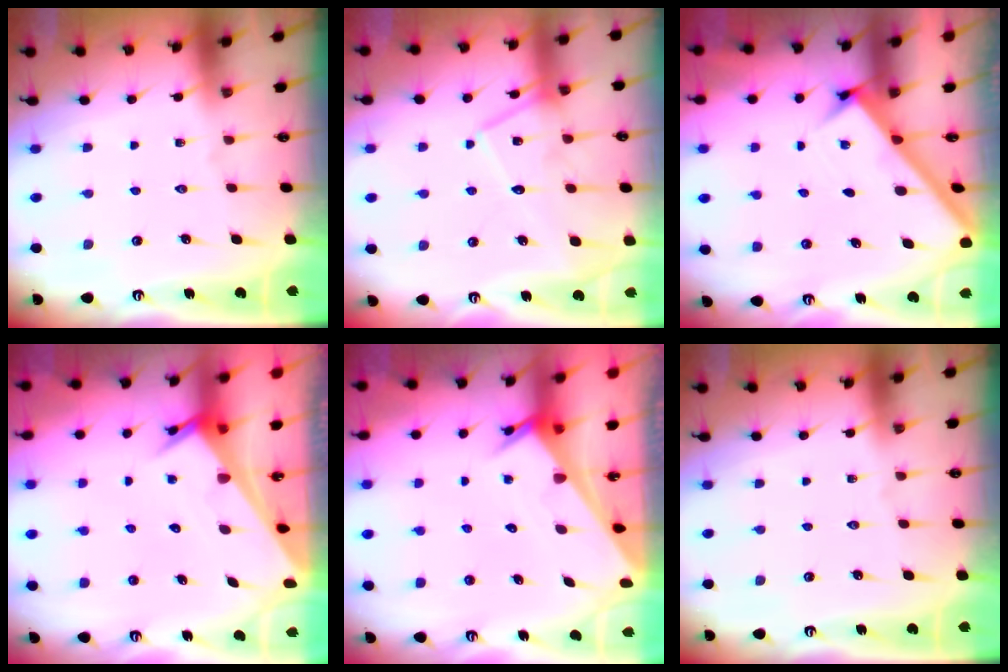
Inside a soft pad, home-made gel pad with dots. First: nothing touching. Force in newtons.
{"total": 14.0, "press": 13.9, "slide": 1.1}
{"total": 2.6, "press": 2.6, "slide": 0.3}
{"total": 3.1, "press": 3.1, "slide": 0.2}
{"total": 3.0, "press": 3.0, "slide": 0.3}
{"total": 0.0}